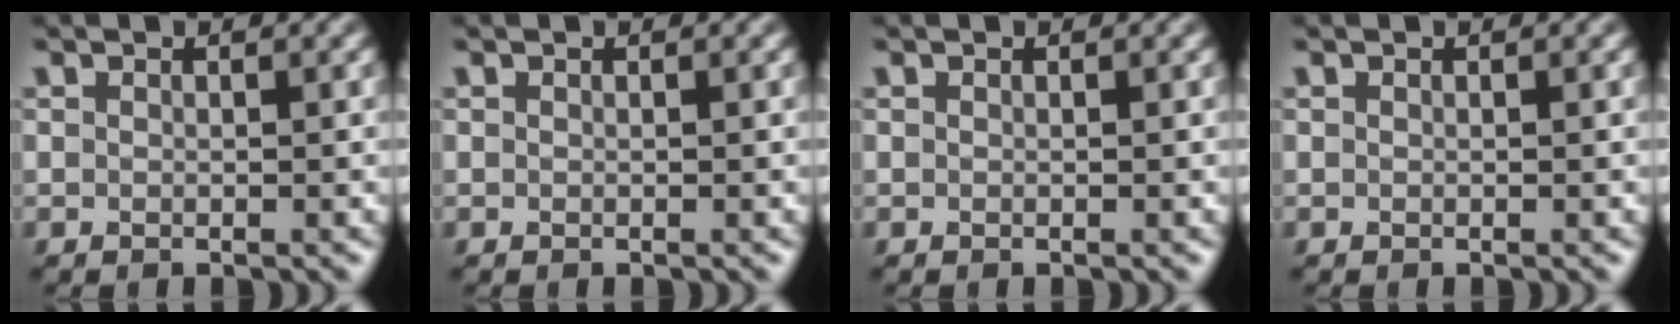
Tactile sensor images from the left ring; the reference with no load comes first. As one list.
[{"total": 0.0}, {"total": 0.0}, {"total": 0.0}]